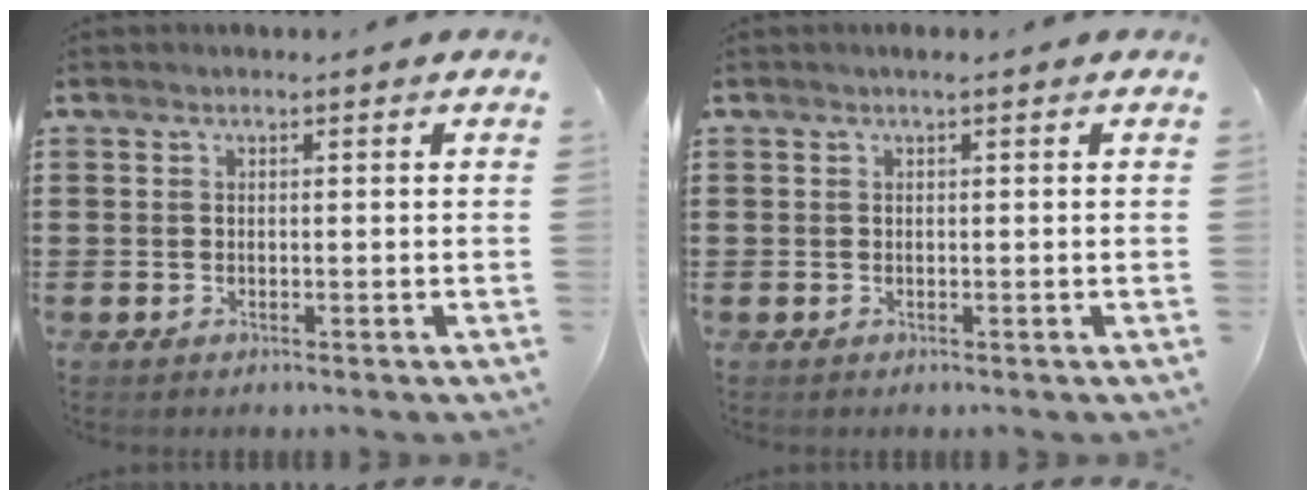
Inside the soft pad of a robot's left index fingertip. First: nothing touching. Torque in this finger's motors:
{"motor_torque": [0.20, -0.14, 0.06, 0.00]}